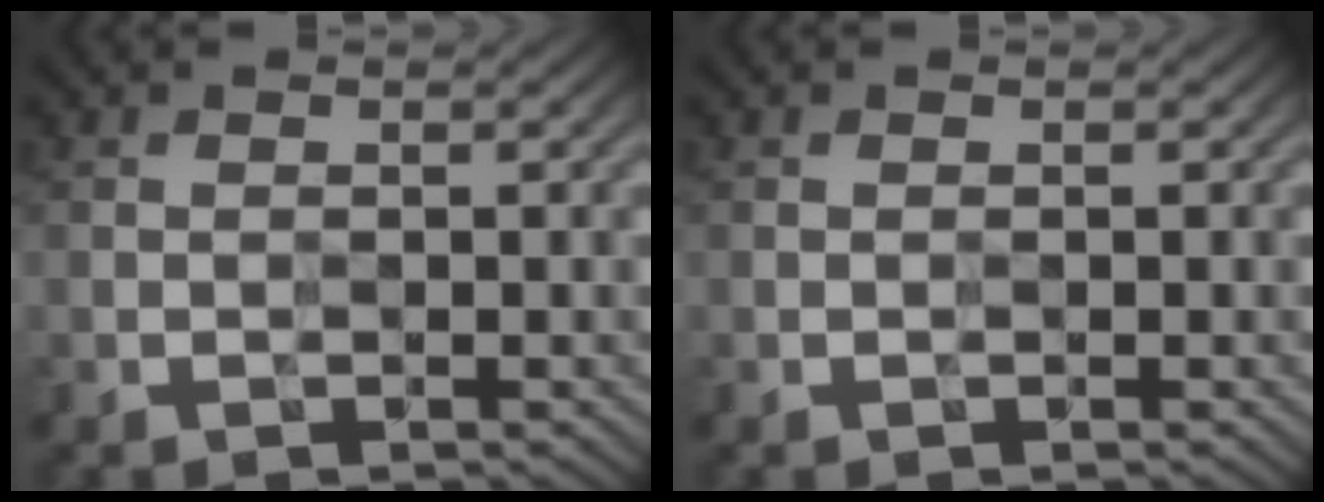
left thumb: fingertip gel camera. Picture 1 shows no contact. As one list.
[{"total": 0.0}]